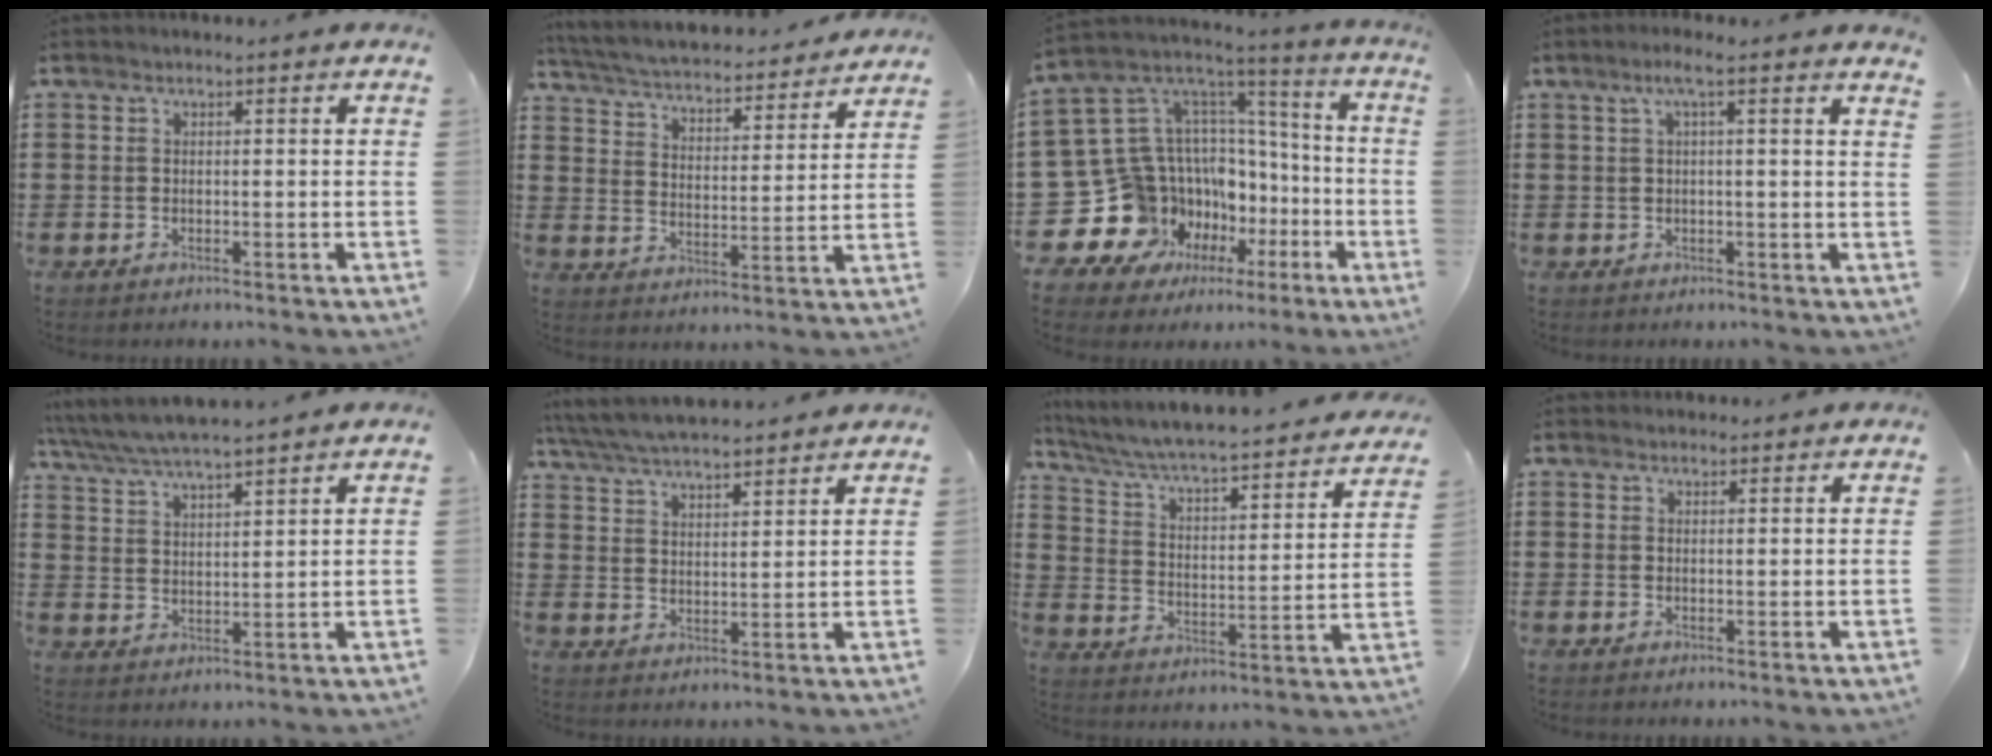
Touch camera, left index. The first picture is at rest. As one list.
[{"total": 4.2, "force": [4.1, 0.0, 0.9], "torque": [-0.042, -0.035, 0.061]}, {"total": 16.1, "force": [-5.7, 14.1, 5.1], "torque": [-0.149, -0.045, -0.046]}, {"total": 2.9, "force": [1.6, -0.4, 2.4], "torque": [-0.050, -0.002, 0.027]}, {"total": 5.3, "force": [5.1, 0.2, 1.6], "torque": [-0.051, -0.025, 0.087]}, {"total": 5.7, "force": [5.6, 0.6, 1.2], "torque": [-0.049, -0.024, 0.099]}, {"total": 3.9, "force": [3.5, 0.2, 1.9], "torque": [-0.057, -0.042, 0.047]}, {"total": 1.5, "force": [1.5, 0.4, -0.1], "torque": [-0.003, 0.002, 0.030]}]